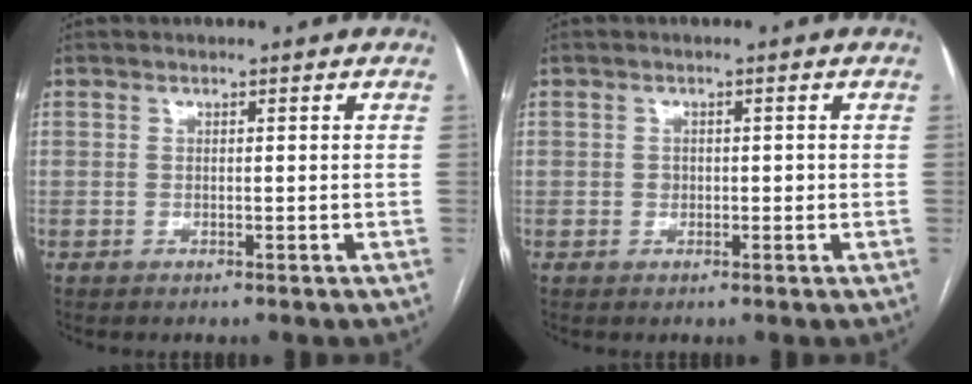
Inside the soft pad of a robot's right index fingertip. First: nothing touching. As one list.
[{"total": 1.3, "force": [-0.1, 1.1, 0.7], "torque": [-0.009, 0.003, -0.001]}]